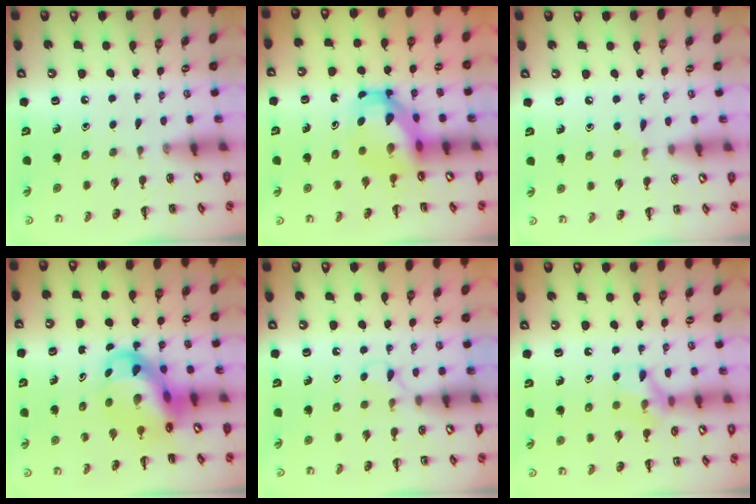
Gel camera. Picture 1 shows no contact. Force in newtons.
{"total": 5.8, "press": 5.6, "slide": 1.4}
{"total": 4.1, "press": 3.9, "slide": 1.3}
{"total": 7.4, "press": 7.1, "slide": 2.1}
{"total": 2.6, "press": 2.4, "slide": 0.9}
{"total": 9.6, "press": 9.5, "slide": 1.0}